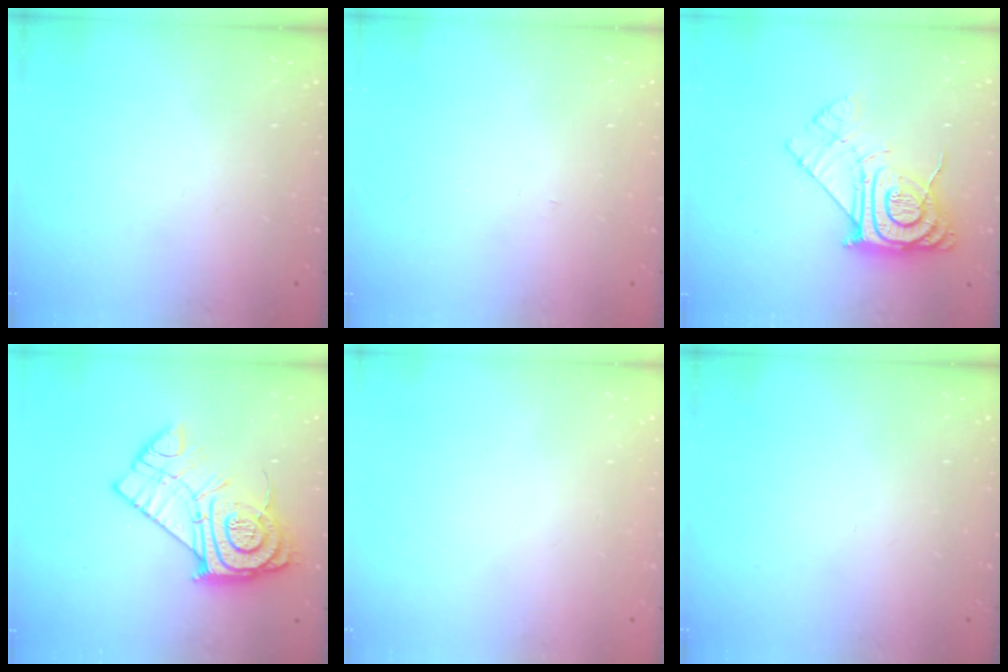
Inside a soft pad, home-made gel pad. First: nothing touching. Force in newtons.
{"total": 2.7, "press": 2.7, "slide": 0.3}
{"total": 15.1, "press": 15.0, "slide": 1.6}
{"total": 16.1, "press": 16.1, "slide": 1.1}
{"total": 1.5, "press": 1.5, "slide": 0.1}
{"total": 0.0}